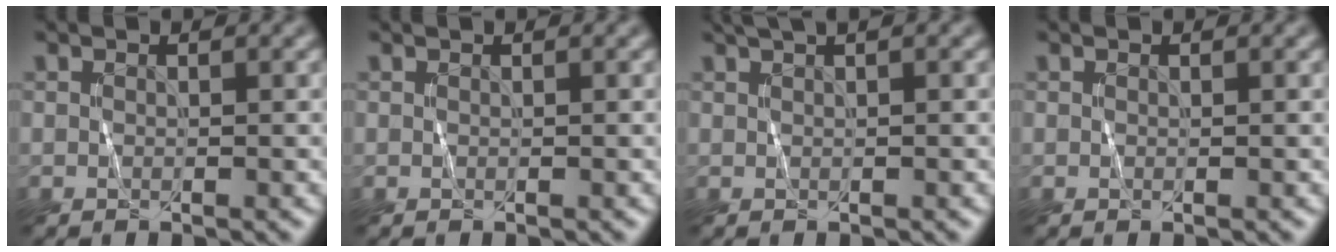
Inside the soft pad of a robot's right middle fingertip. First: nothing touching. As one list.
[{"total": 0.6, "force": [-0.2, -0.1, -0.6], "torque": [0.013, 0.003, -0.003]}, {"total": 1.6, "force": [1.3, 0.4, 0.9], "torque": [-0.010, 0.005, 0.018]}, {"total": 0.0}]